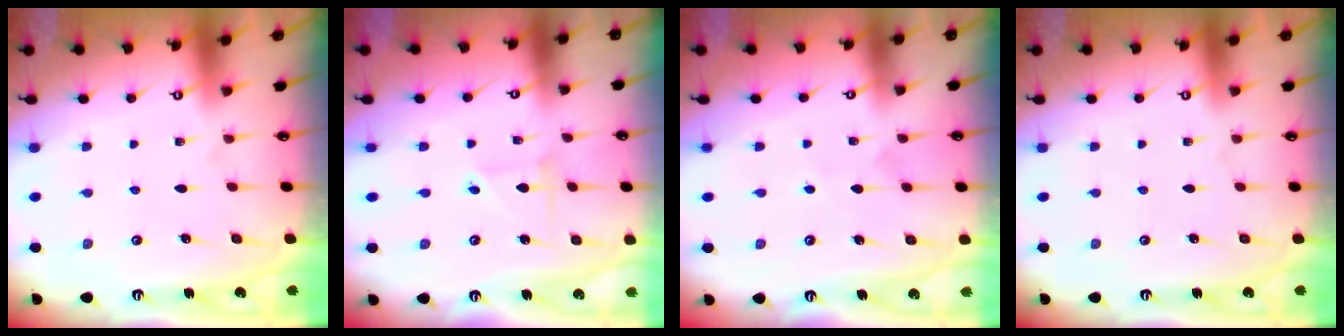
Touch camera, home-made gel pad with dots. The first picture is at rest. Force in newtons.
{"total": 2.4, "press": 2.4, "slide": 0.2}
{"total": 3.5, "press": 3.3, "slide": 1.1}
{"total": 0.0}